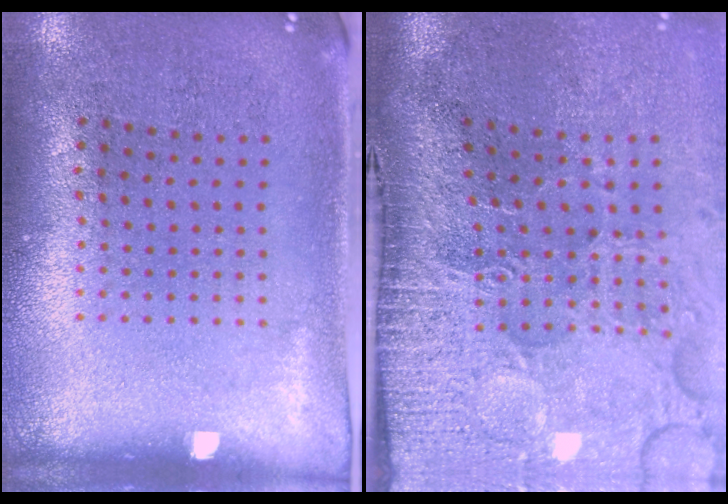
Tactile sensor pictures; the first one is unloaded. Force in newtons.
{"total": 5.1, "press": 4.1, "slide": 3.0}